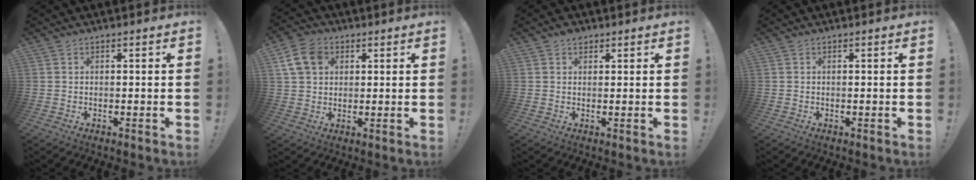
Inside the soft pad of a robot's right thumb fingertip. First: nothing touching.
{"total": 9.7, "force": [3.8, 7.2, 5.4], "torque": [-0.098, -0.002, 0.077]}
{"total": 2.3, "force": [1.6, 1.5, 0.6], "torque": [0.000, -0.006, 0.027]}
{"total": 0.0}